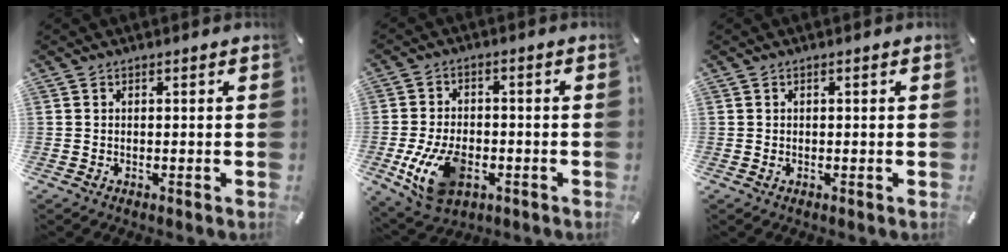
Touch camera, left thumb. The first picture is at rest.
{"total": 12.3, "force": [-3.7, 7.8, 8.7], "torque": [-0.167, -0.002, -0.064]}
{"total": 0.7, "force": [0.0, 0.3, 0.6], "torque": [-0.013, 0.000, -0.001]}